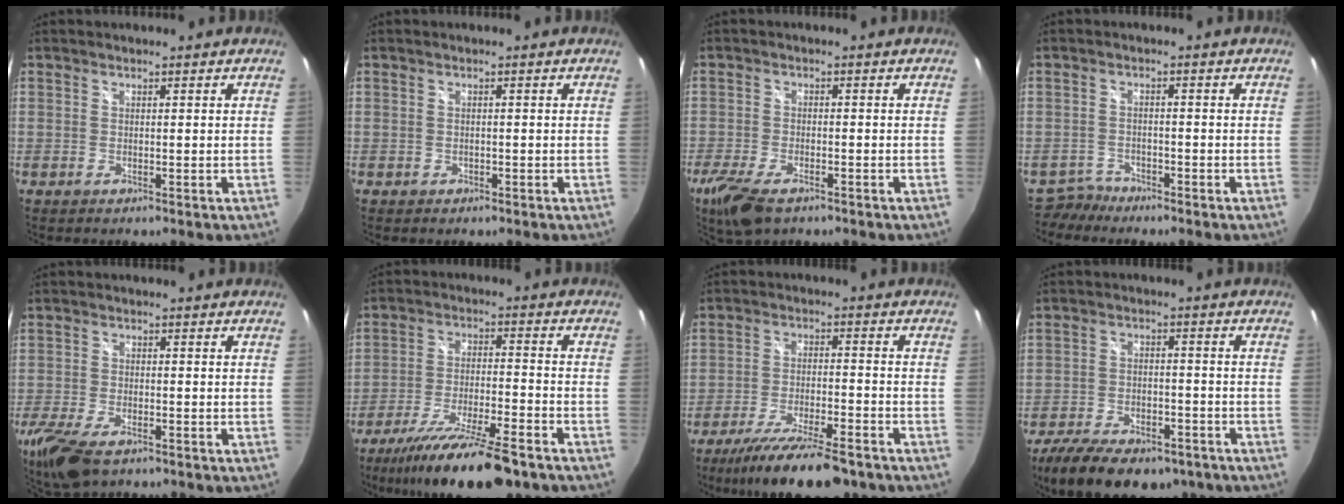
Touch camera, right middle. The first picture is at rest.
{"total": 0.9, "force": [-0.5, 0.7, 0.2], "torque": [-0.005, 0.001, -0.004]}
{"total": 7.7, "force": [-5.4, 3.0, 4.6], "torque": [-0.122, -0.025, -0.101]}
{"total": 3.1, "force": [-2.8, 1.2, -0.6], "torque": [0.011, 0.003, -0.053]}
{"total": 10.6, "force": [-7.3, 4.4, 6.3], "torque": [-0.158, -0.036, -0.134]}
{"total": 17.7, "force": [-14.0, 2.9, 10.4], "torque": [-0.199, -0.030, -0.226]}
{"total": 15.4, "force": [-12.3, 3.2, 8.7], "torque": [-0.172, -0.024, -0.195]}
{"total": 17.5, "force": [-12.6, 7.7, 9.4], "torque": [-0.198, -0.023, -0.188]}